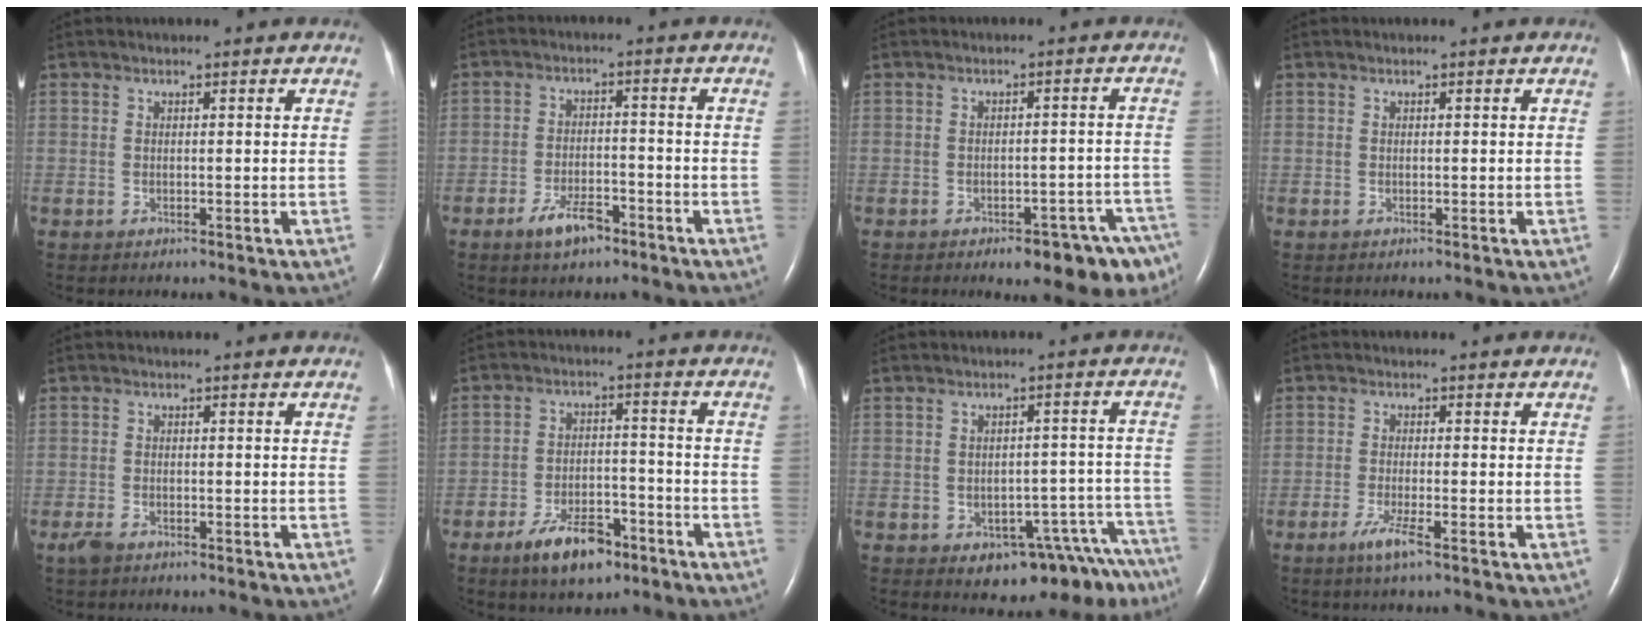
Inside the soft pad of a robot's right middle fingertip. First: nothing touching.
{"total": 5.4, "force": [-3.6, 2.1, 3.4], "torque": [-0.068, 0.000, -0.058]}
{"total": 9.9, "force": [-7.0, 4.0, 5.8], "torque": [-0.042, 0.020, -0.087]}
{"total": 0.0}
{"total": 2.3, "force": [-1.7, 1.0, 1.2], "torque": [-0.033, -0.003, -0.026]}
{"total": 8.8, "force": [-5.8, 3.8, 5.4], "torque": [-0.099, 0.000, -0.095]}
{"total": 11.9, "force": [-9.4, 4.9, 5.2], "torque": [-0.009, 0.042, -0.111]}
{"total": 3.4, "force": [-2.1, -0.1, 2.7], "torque": [-0.062, -0.010, -0.041]}